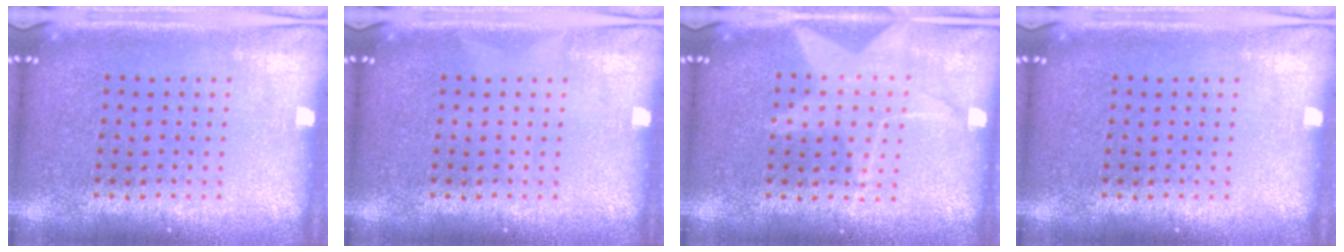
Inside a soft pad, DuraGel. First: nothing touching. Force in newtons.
{"total": 0.0}
{"total": 1.4, "press": 1.3, "slide": 0.4}
{"total": 0.0}